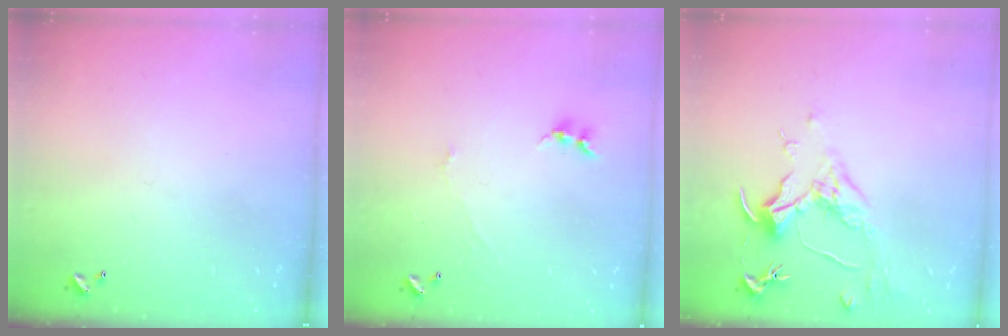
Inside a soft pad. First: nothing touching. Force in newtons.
{"total": 0.0}
{"total": 1.6, "press": 1.4, "slide": 0.7}